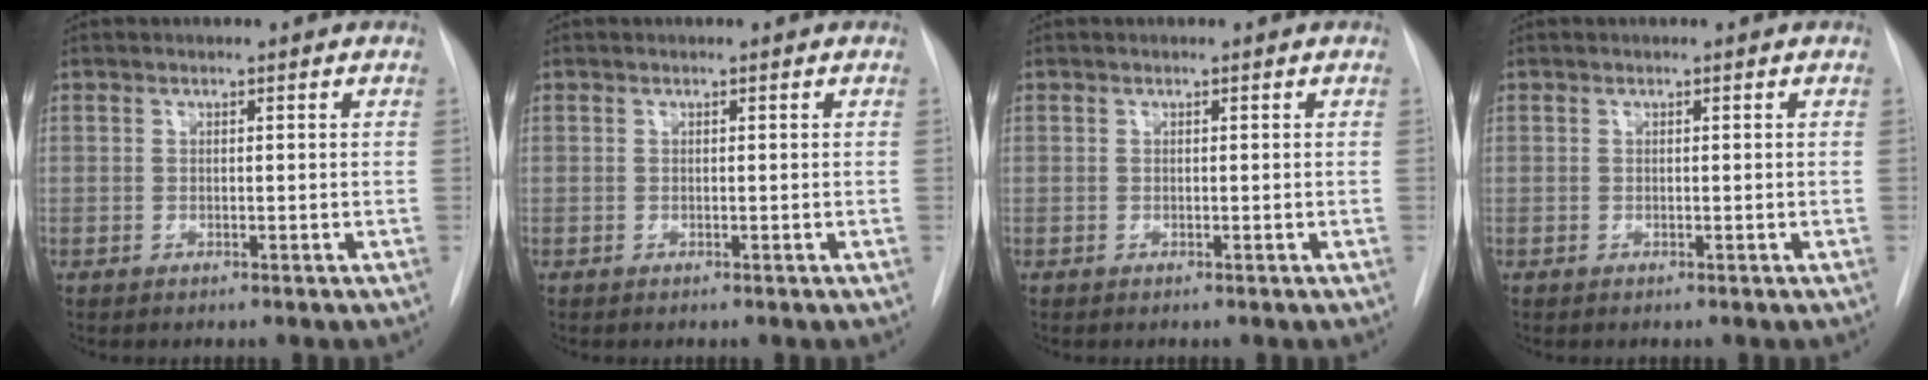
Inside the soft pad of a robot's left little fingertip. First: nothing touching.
{"total": 0.0}
{"total": 0.0}
{"total": 0.0}